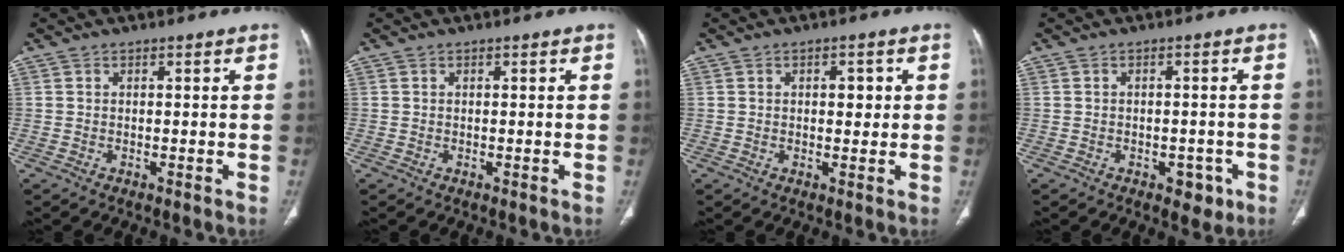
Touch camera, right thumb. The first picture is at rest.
{"total": 0.0}
{"total": 3.3, "force": [0.7, 1.9, 2.7], "torque": [-0.025, -0.001, 0.010]}
{"total": 3.7, "force": [-1.8, 2.4, 2.1], "torque": [-0.008, 0.008, -0.019]}